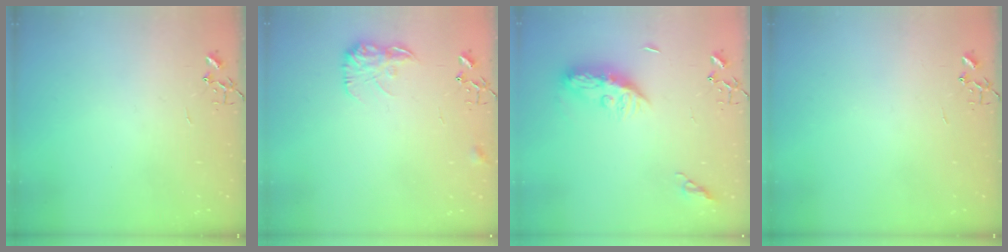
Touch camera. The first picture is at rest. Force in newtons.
{"total": 10.7, "press": 10.7, "slide": 0.3}
{"total": 9.8, "press": 9.8, "slide": 0.5}
{"total": 0.0}